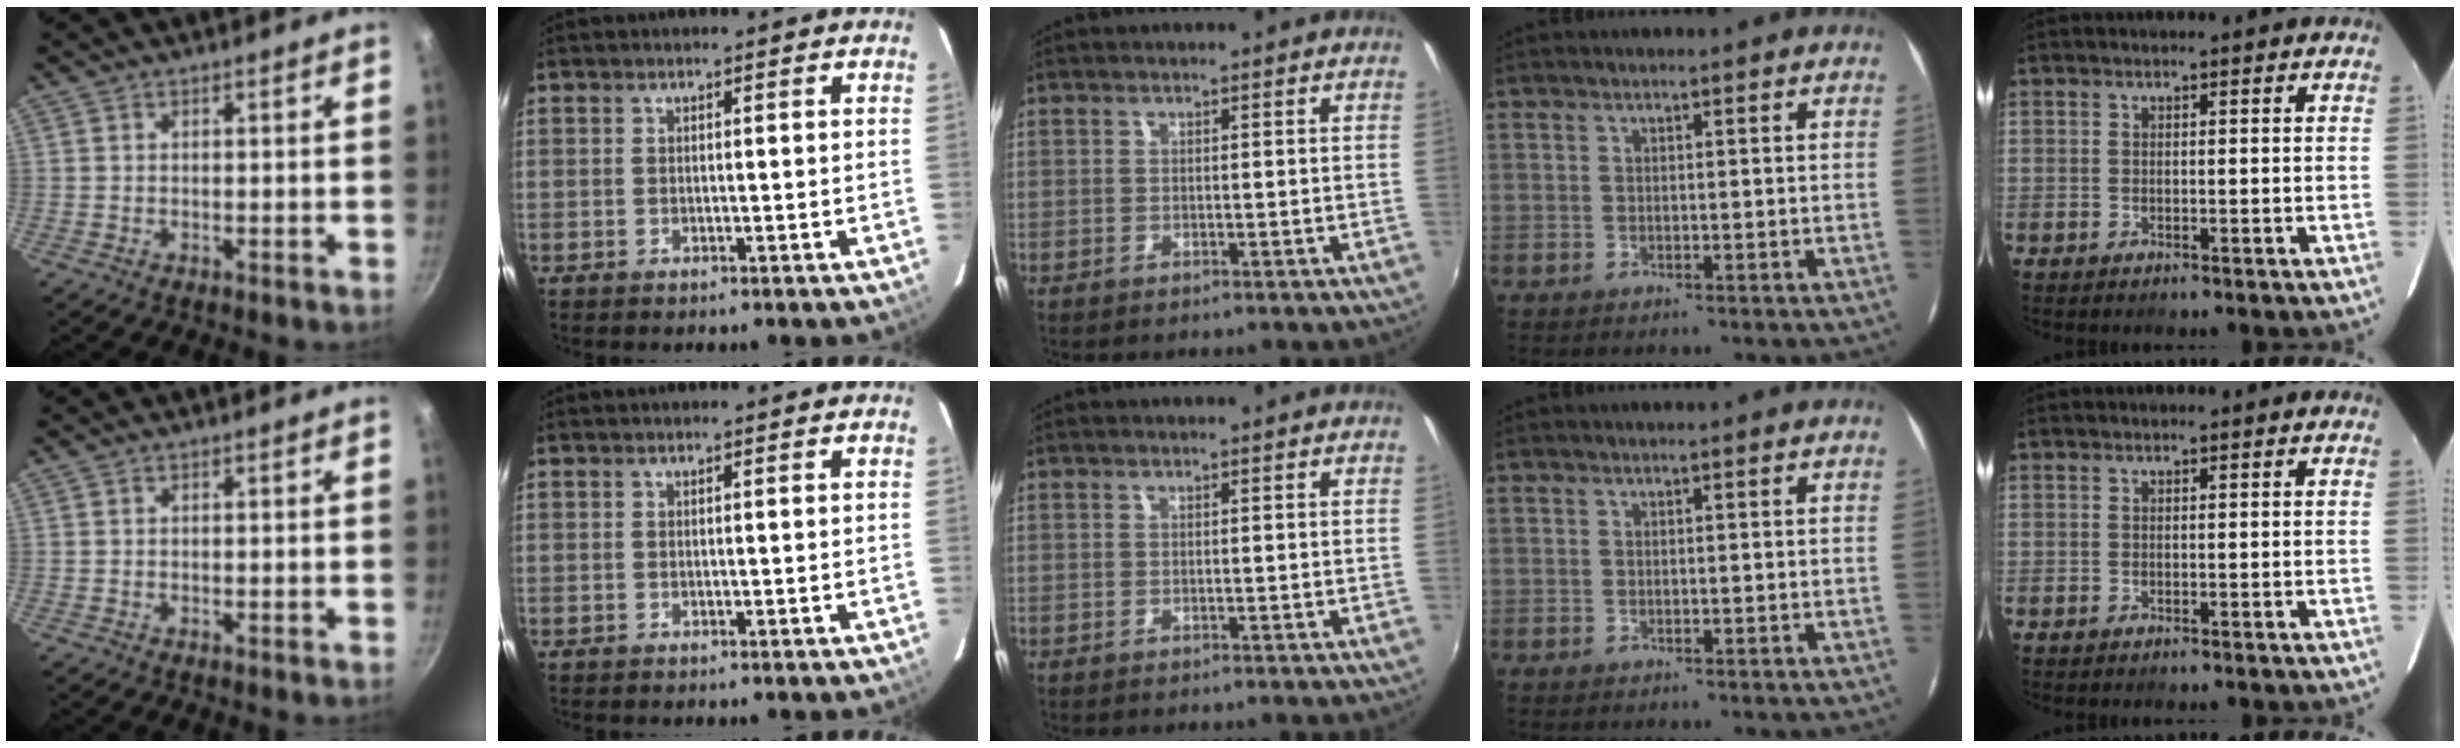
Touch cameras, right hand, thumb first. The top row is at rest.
{}